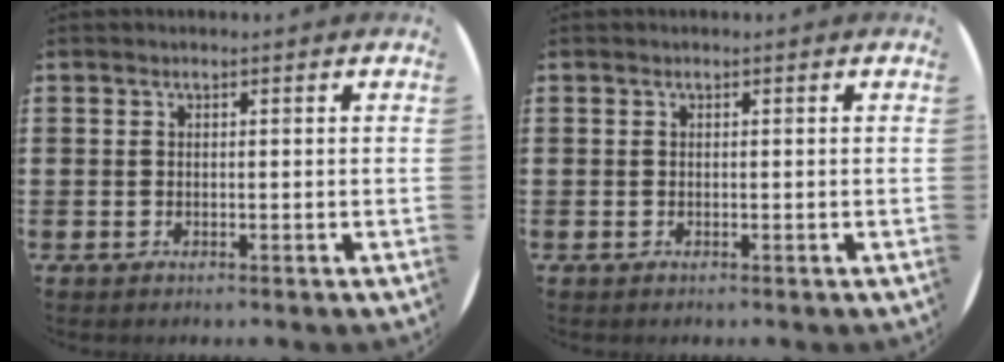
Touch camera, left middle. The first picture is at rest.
{"total": 0.0}